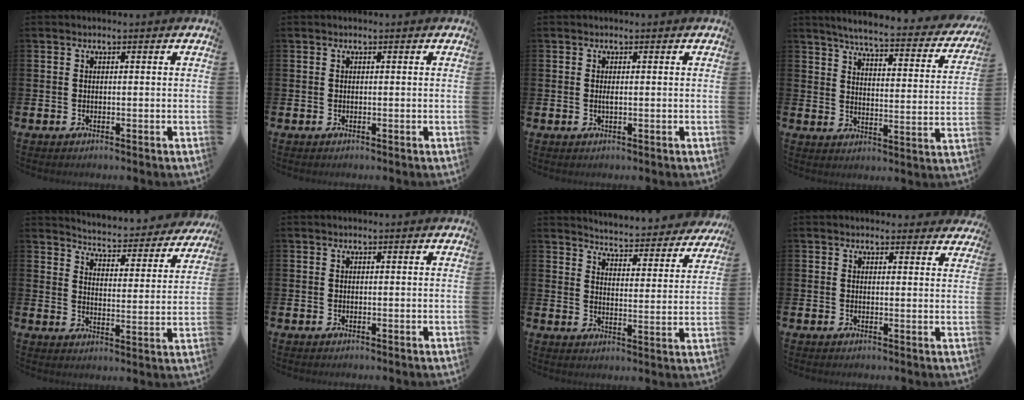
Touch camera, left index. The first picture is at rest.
{"total": 0.0}
{"total": 0.7, "force": [0.0, 0.1, 0.6], "torque": [-0.009, -0.002, -0.001]}
{"total": 5.3, "force": [4.9, 0.3, 2.1], "torque": [-0.055, -0.041, 0.076]}
{"total": 4.3, "force": [4.3, 0.4, 0.5], "torque": [-0.028, -0.044, 0.066]}
{"total": 0.0}
{"total": 4.8, "force": [4.8, 0.2, 0.3], "torque": [-0.024, -0.046, 0.078]}
{"total": 2.0, "force": [1.9, 0.6, 0.0], "torque": [0.006, -0.008, 0.034]}